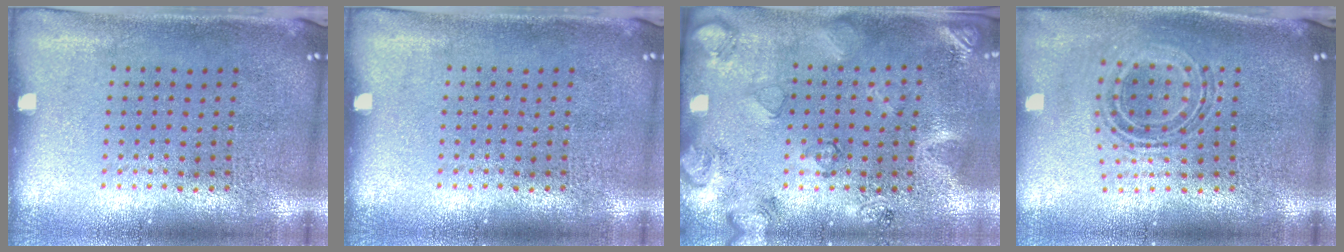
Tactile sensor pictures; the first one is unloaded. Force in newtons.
{"total": 0.0}
{"total": 2.6, "press": 1.8, "slide": 1.9}
{"total": 0.8, "press": 0.8, "slide": 0.3}